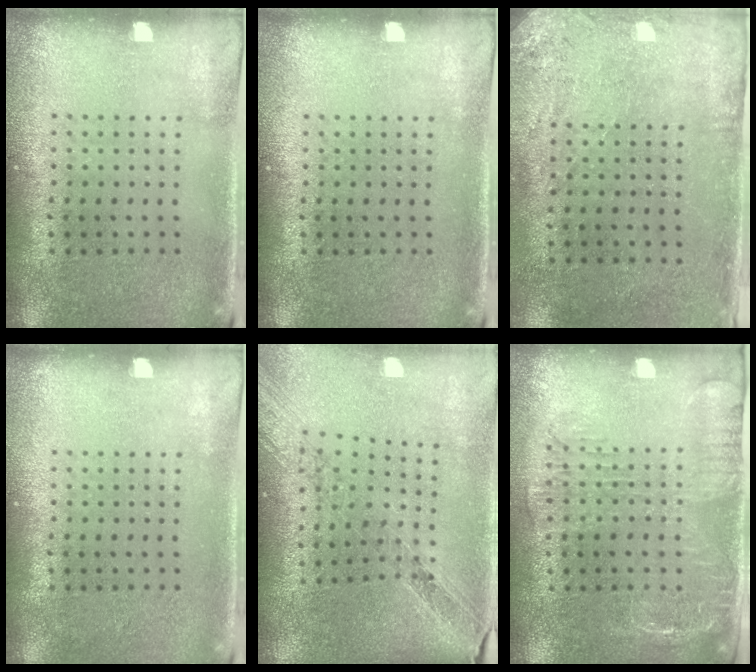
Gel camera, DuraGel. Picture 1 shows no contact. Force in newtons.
{"total": 0.0}
{"total": 2.8, "press": 2.3, "slide": 1.6}
{"total": 0.0}
{"total": 1.1, "press": 1.1, "slide": 0.2}
{"total": 1.9, "press": 1.6, "slide": 1.1}